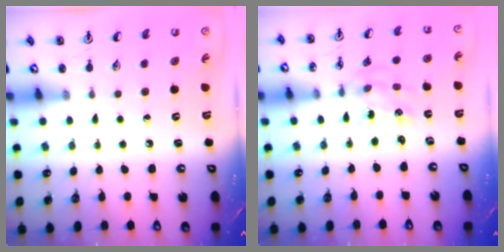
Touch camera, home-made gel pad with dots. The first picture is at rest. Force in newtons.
{"total": 1.1, "press": 1.1, "slide": 0.1}